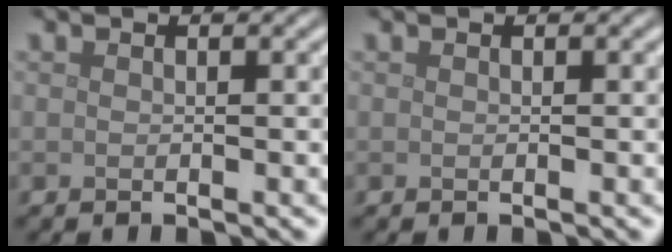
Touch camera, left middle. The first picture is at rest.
{"total": 0.0}